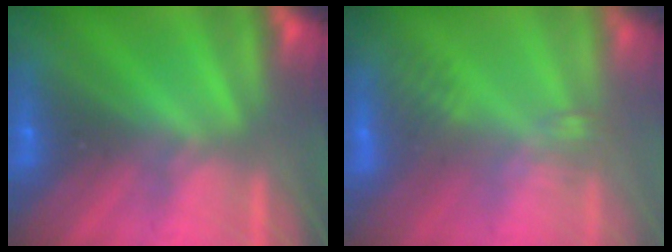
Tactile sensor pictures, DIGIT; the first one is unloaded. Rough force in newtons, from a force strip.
{"total": 2.6}